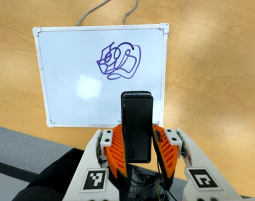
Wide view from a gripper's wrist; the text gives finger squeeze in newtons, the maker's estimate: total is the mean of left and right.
{"total": 4.0, "left": 2.6, "right": 5.3}